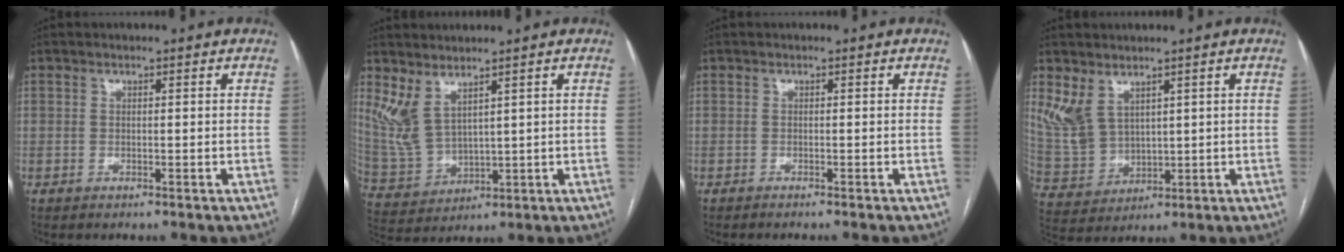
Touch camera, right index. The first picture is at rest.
{"total": 6.8, "force": [4.3, 2.7, 4.5], "torque": [-0.112, -0.003, 0.108]}
{"total": 2.0, "force": [-1.7, -0.2, 0.9], "torque": [-0.009, 0.000, -0.022]}
{"total": 7.0, "force": [4.0, 4.4, 3.8], "torque": [-0.093, 0.005, 0.101]}